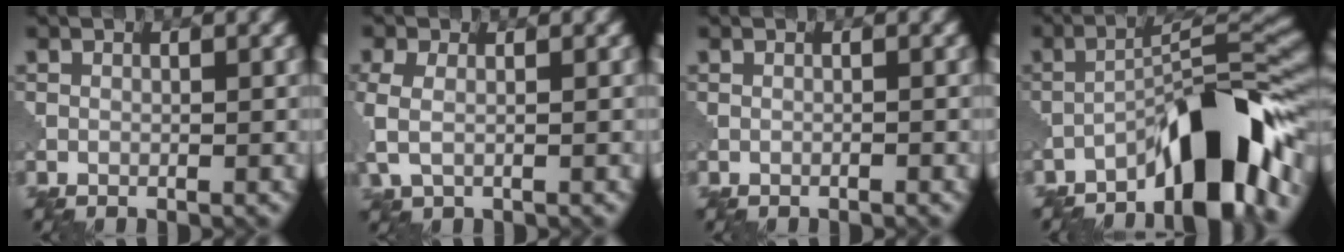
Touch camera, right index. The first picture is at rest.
{"total": 3.1, "force": [-0.1, 1.9, 2.5], "torque": [-0.069, -0.002, -0.005]}
{"total": 0.0}
{"total": 10.0, "force": [-6.2, 2.1, 7.5], "torque": [-0.103, 0.022, -0.109]}